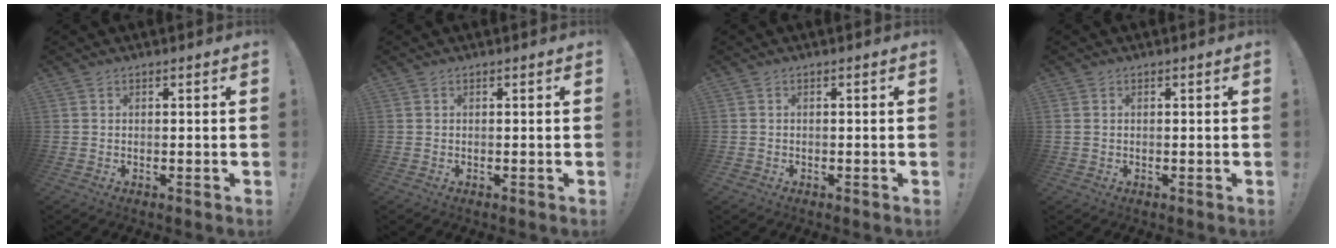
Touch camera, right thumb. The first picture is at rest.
{"total": 0.0}
{"total": 0.8, "force": [-0.6, 0.6, 0.1], "torque": [-0.003, 0.002, -0.009]}
{"total": 1.0, "force": [0.2, 0.8, 0.5], "torque": [-0.016, 0.006, 0.005]}